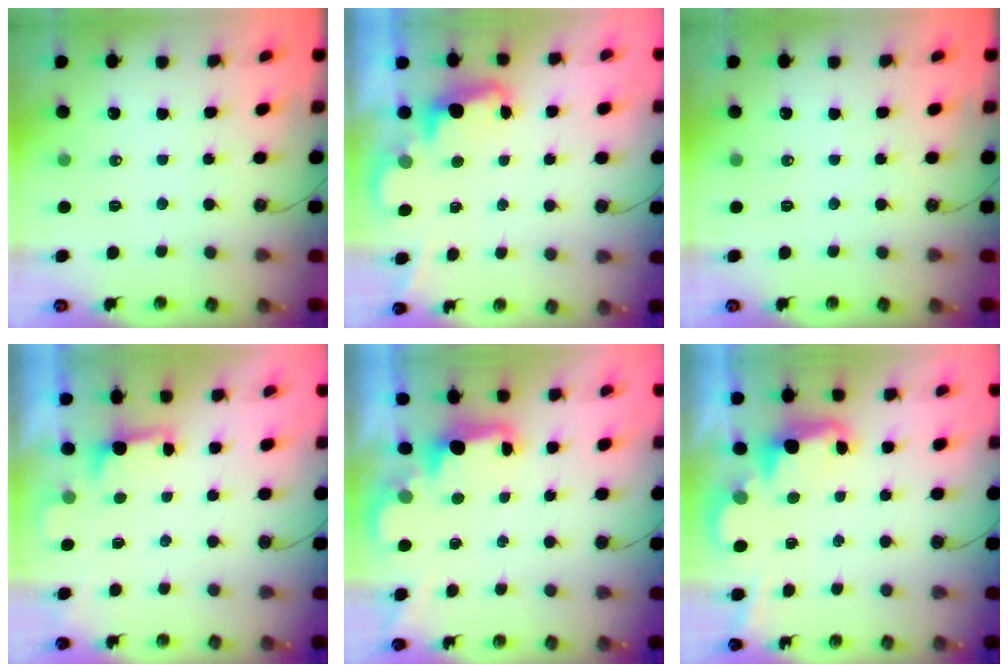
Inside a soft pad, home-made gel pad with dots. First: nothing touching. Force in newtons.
{"total": 2.4, "press": 2.4, "slide": 0.5}
{"total": 0.0}
{"total": 1.4, "press": 1.2, "slide": 0.8}
{"total": 2.2, "press": 2.0, "slide": 0.8}
{"total": 2.6, "press": 2.5, "slide": 0.6}